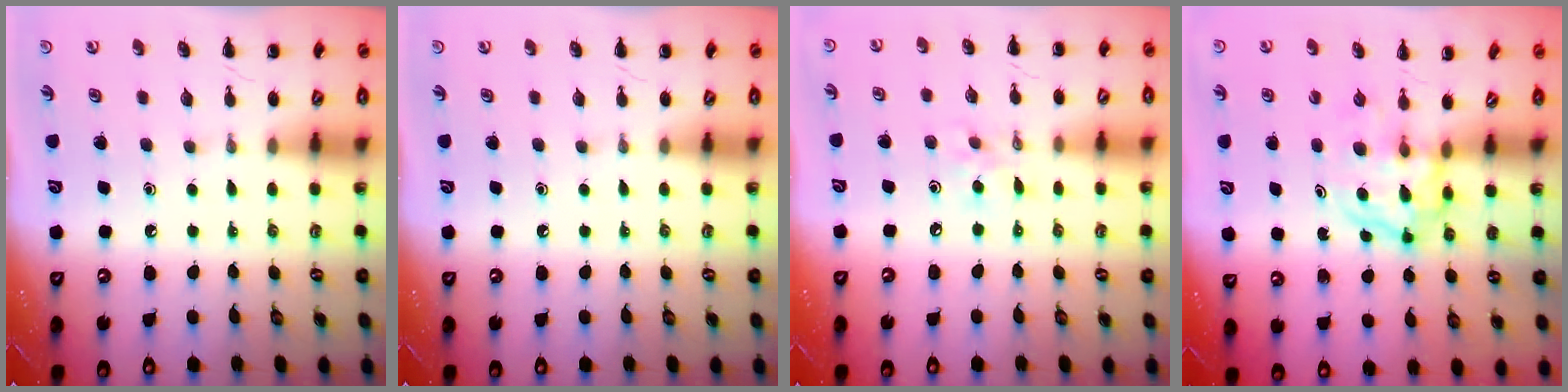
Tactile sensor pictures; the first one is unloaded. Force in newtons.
{"total": 0.0}
{"total": 3.9, "press": 3.8, "slide": 0.8}
{"total": 3.9, "press": 3.9, "slide": 0.5}